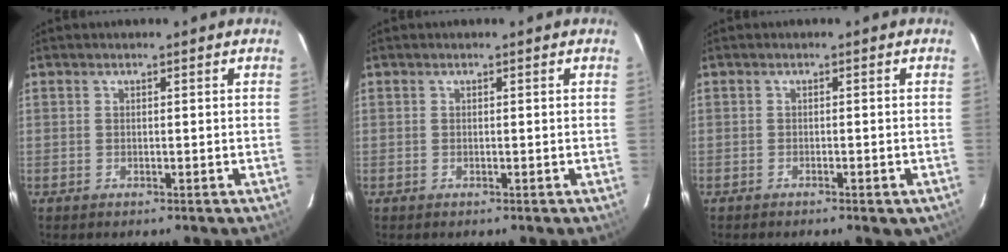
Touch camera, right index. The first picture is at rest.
{"total": 0.0}
{"total": 2.5, "force": [-1.7, 1.0, 1.6], "torque": [-0.031, -0.004, -0.019]}